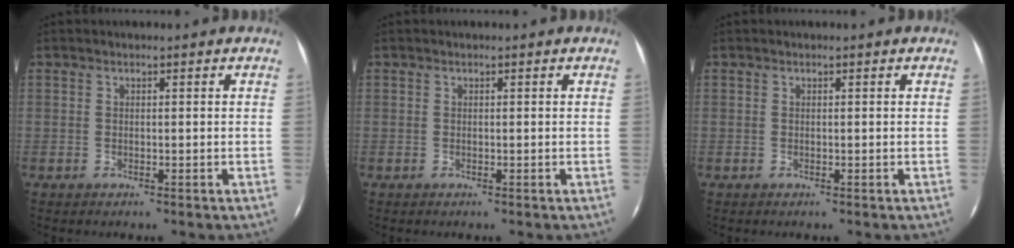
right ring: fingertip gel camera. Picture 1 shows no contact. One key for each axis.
{"total": 0.0}
{"total": 0.0}